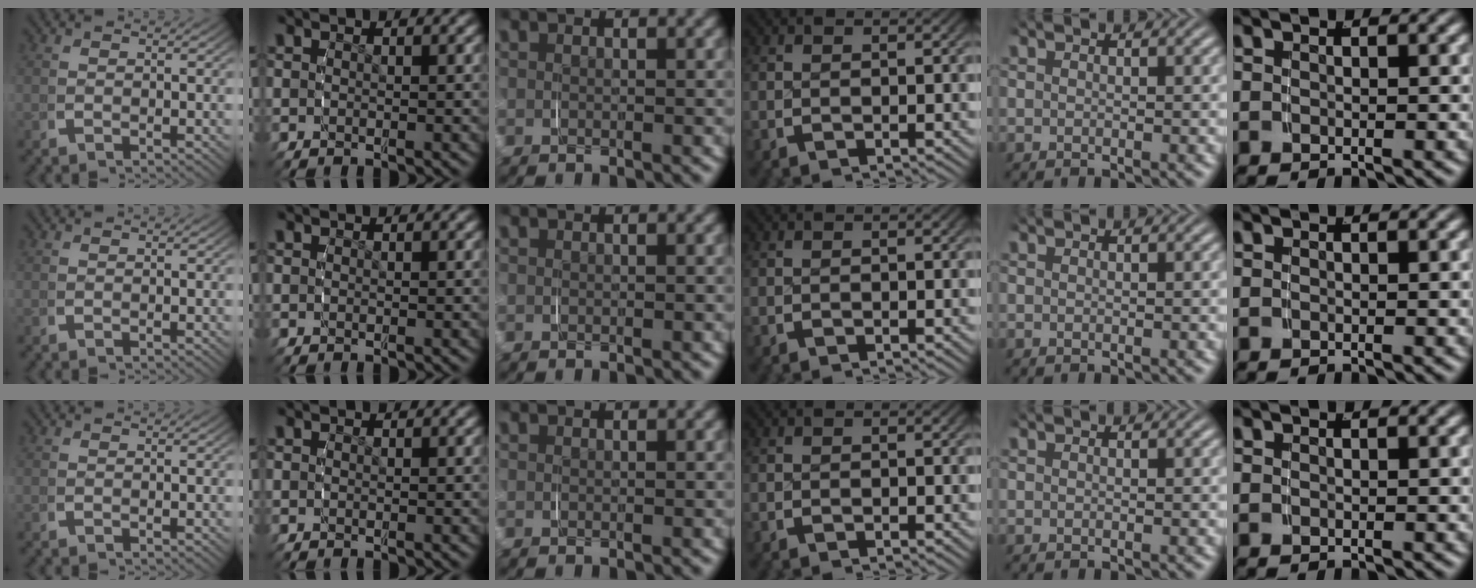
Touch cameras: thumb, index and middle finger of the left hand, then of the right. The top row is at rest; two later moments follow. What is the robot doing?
{"motion": "grasp_and_lifting", "object": "scarf"}